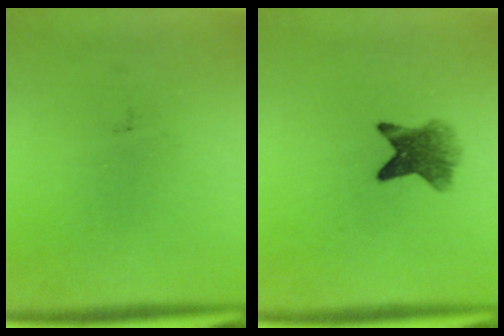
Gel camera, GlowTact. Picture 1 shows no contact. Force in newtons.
{"total": 5.7}